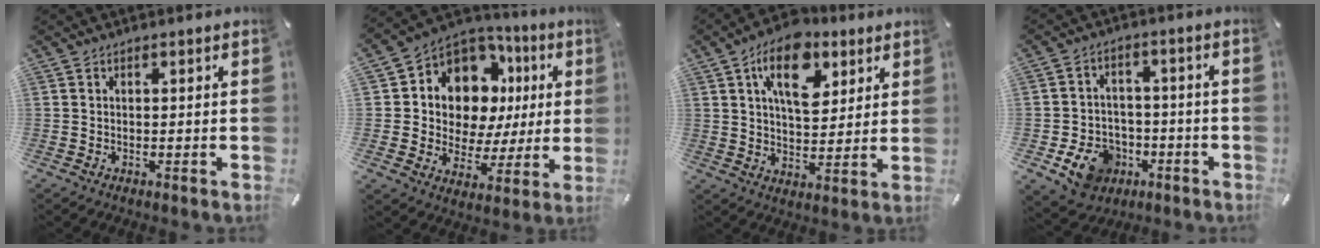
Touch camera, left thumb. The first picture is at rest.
{"total": 11.1, "force": [4.9, 9.0, 4.3], "torque": [-0.080, -0.053, 0.093]}
{"total": 14.0, "force": [6.6, 8.6, 8.8], "torque": [-0.128, -0.020, 0.114]}
{"total": 10.3, "force": [-4.7, 8.1, 4.3], "torque": [-0.072, 0.034, -0.078]}